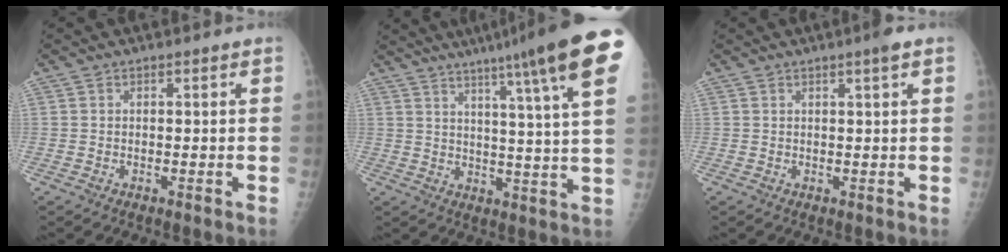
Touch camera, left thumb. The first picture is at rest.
{"total": 19.9, "force": [12.2, 0.6, 15.7], "torque": [-0.210, -0.041, 0.148]}
{"total": 2.0, "force": [1.1, -0.2, 1.7], "torque": [-0.029, -0.004, 0.017]}